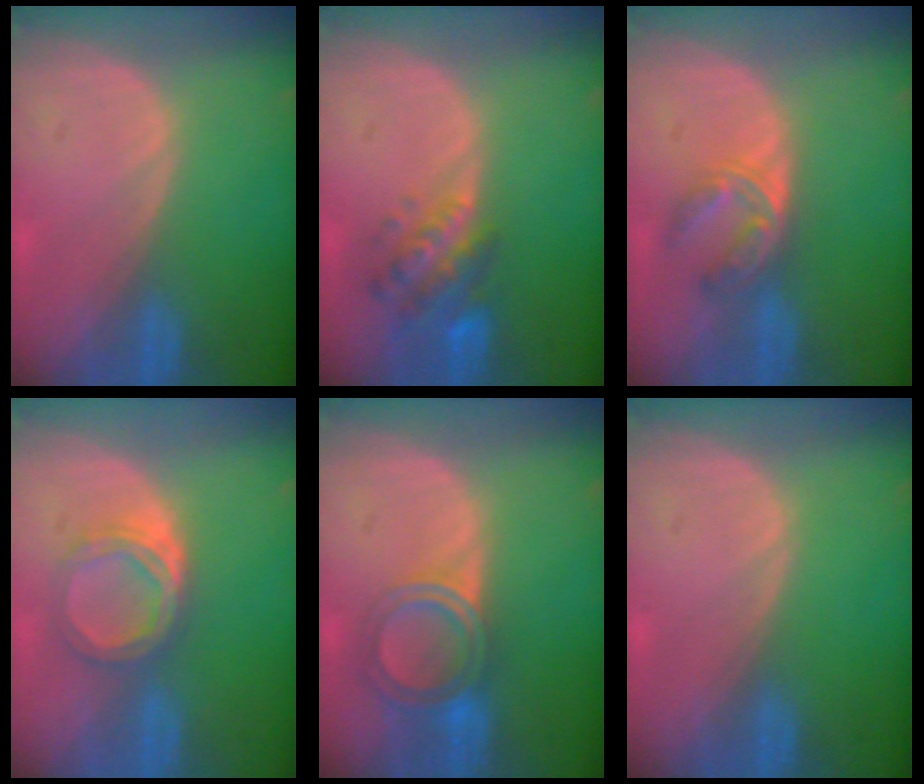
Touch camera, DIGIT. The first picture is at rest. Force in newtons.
{"total": 6.1, "press": 5.9, "slide": 1.5}
{"total": 5.7, "press": 4.7, "slide": 3.2}
{"total": 5.7, "press": 5.0, "slide": 2.7}
{"total": 6.1, "press": 5.3, "slide": 3.1}
{"total": 0.0}